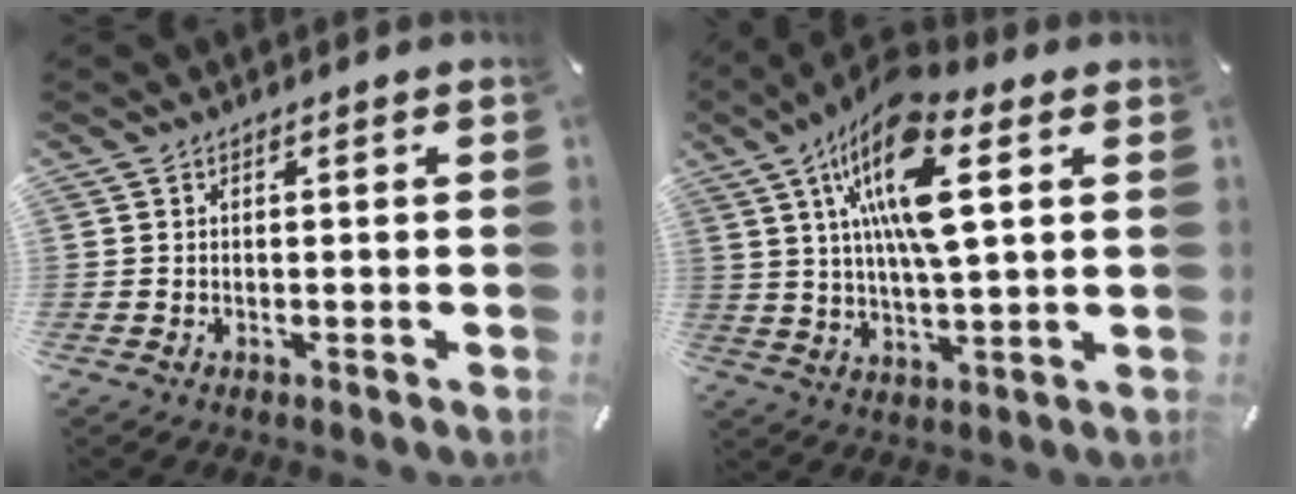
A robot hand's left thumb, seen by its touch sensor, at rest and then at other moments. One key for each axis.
{"total": 17.0, "fx": 6.3, "fy": 5.6, "fz": 14.7, "tx": -0.301, "ty": -0.012, "tz": 0.097}